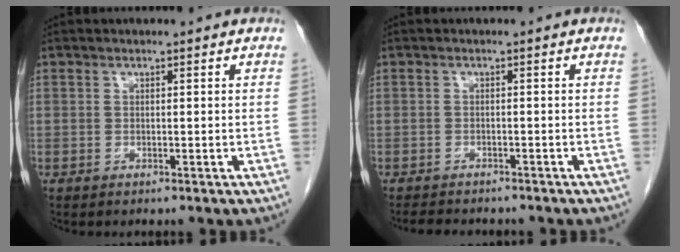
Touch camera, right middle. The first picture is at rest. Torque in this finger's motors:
{"motor_torque": [0.04, -0.03, 0.00, 0.00]}